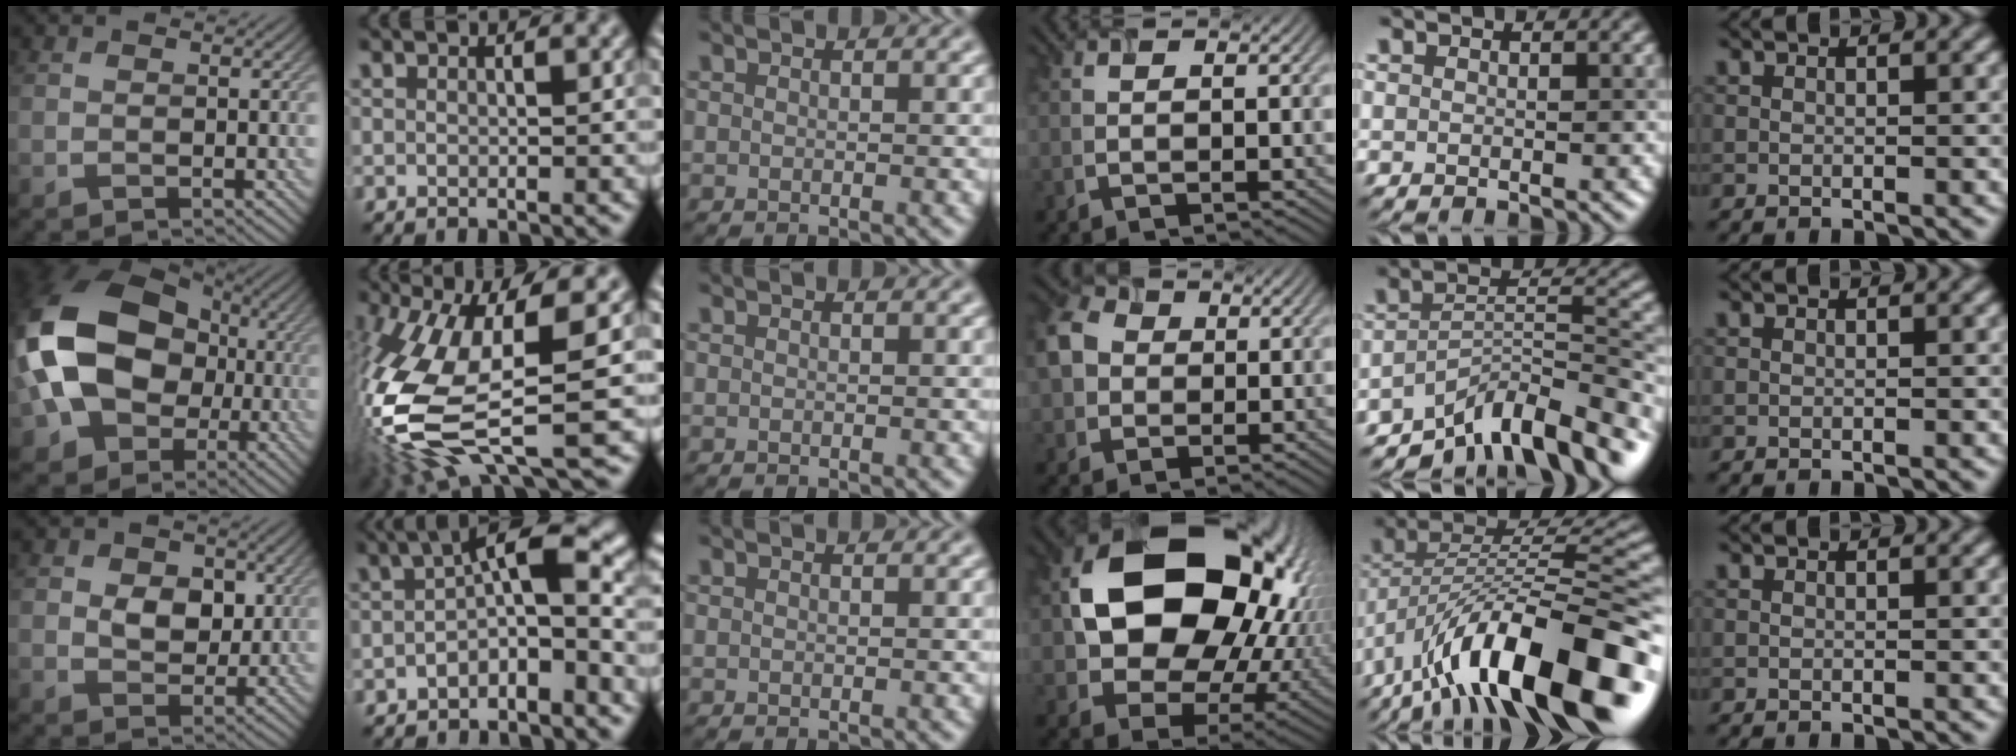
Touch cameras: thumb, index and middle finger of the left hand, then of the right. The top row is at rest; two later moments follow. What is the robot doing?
{"motion": "open", "object": "airpods case & airpods"}